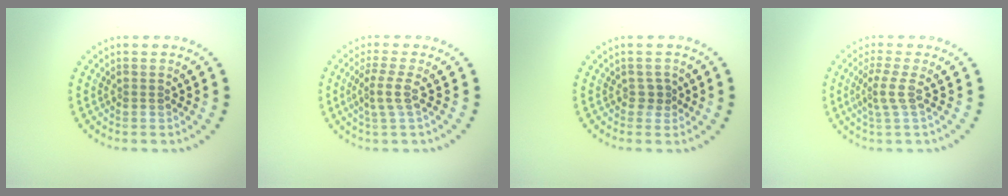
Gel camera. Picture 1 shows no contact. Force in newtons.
{"total": 2.1, "press": 1.5, "slide": 1.5}
{"total": 1.0, "press": 0.7, "slide": 0.6}
{"total": 2.0, "press": 1.3, "slide": 1.6}